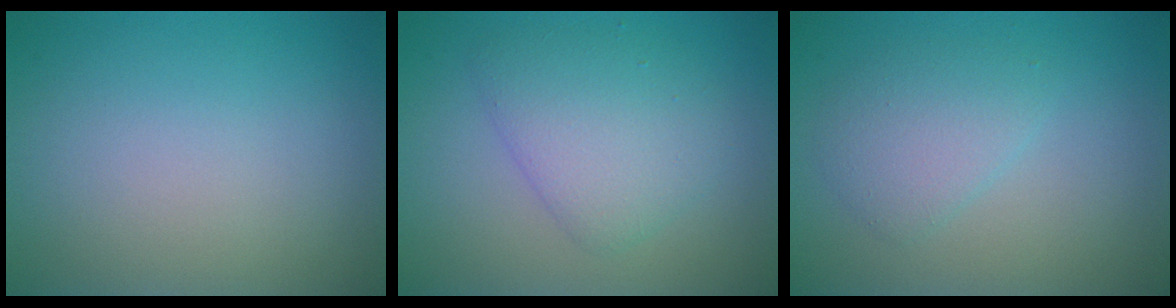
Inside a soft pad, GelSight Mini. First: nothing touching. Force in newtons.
{"total": 4.1, "press": 4.1, "slide": 0.1}
{"total": 2.6, "press": 2.6, "slide": 0.2}